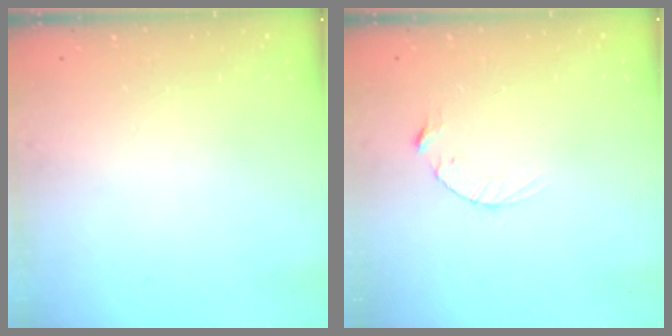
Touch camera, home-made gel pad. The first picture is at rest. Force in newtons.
{"total": 2.5, "press": 2.5, "slide": 0.4}